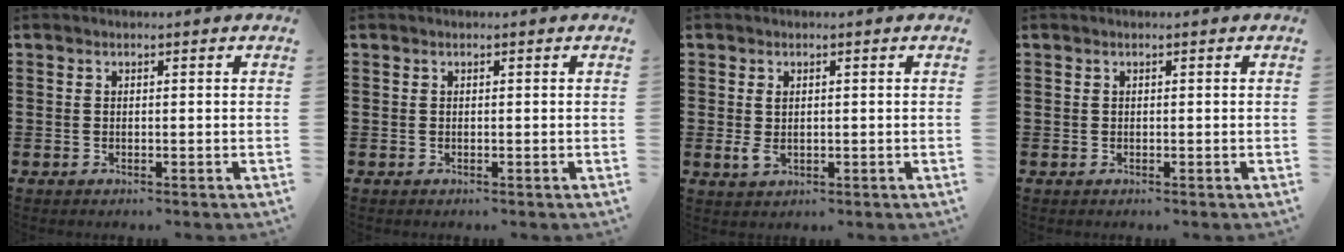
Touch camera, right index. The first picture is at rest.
{"total": 0.0}
{"total": 1.8, "force": [0.0, 0.9, 1.5], "torque": [-0.039, -0.003, -0.001]}
{"total": 0.0}